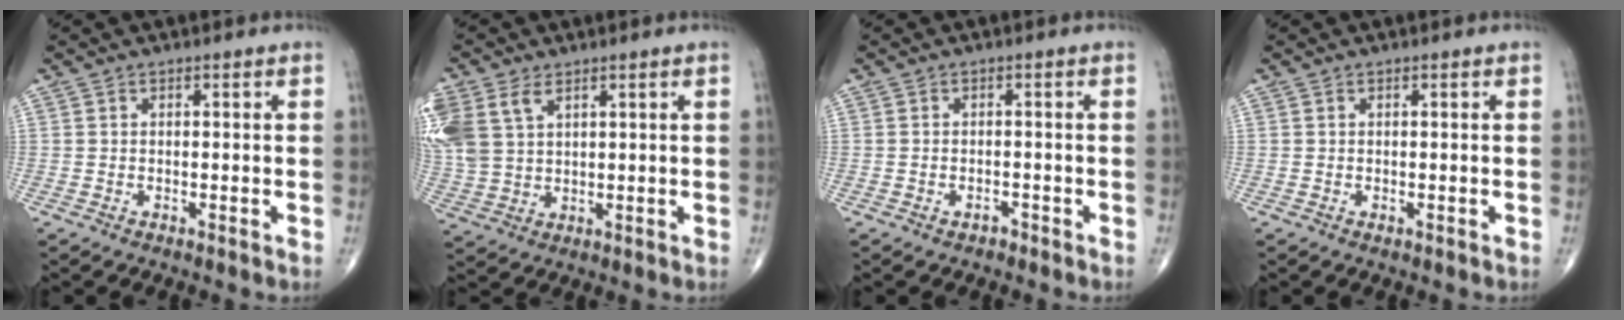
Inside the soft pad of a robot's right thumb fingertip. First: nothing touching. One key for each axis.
{"total": 13.1, "fx": 5.6, "fy": 8.7, "fz": 8.0, "tx": -0.211, "ty": 0.002, "tz": 0.118}
{"total": 1.1, "fx": -0.8, "fy": 0.7, "fz": 0.3, "tx": -0.004, "ty": 0.006, "tz": -0.013}
{"total": 0.0}